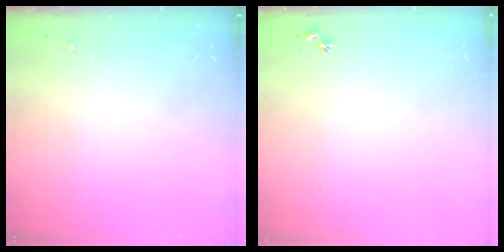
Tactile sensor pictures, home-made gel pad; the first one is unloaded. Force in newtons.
{"total": 2.5, "press": 2.5, "slide": 0.3}